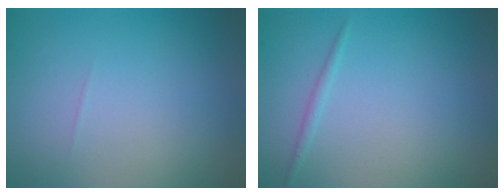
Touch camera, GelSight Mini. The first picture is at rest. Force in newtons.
{"total": 0.7, "press": 0.7, "slide": 0.1}